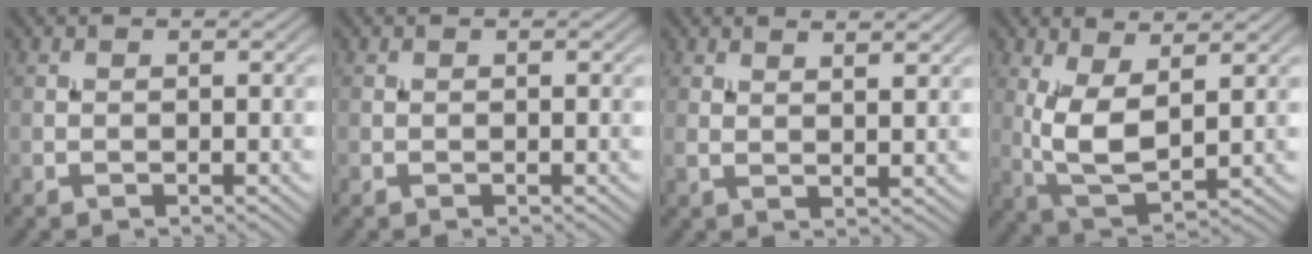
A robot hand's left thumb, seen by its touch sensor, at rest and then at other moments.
{"total": 0.0}
{"total": 3.4, "force": [2.4, 0.6, 2.3], "torque": [-0.033, -0.005, 0.044]}
{"total": 7.5, "force": [2.0, 3.1, 6.6], "torque": [-0.147, -0.004, 0.040]}